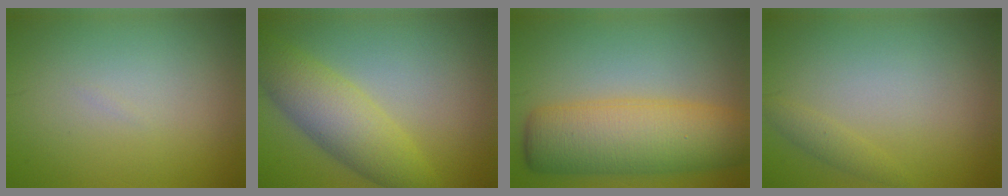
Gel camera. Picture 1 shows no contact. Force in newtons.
{"total": 5.7, "press": 5.7, "slide": 0.1}
{"total": 9.1, "press": 9.1, "slide": 0.2}
{"total": 1.2, "press": 1.2, "slide": 0.1}